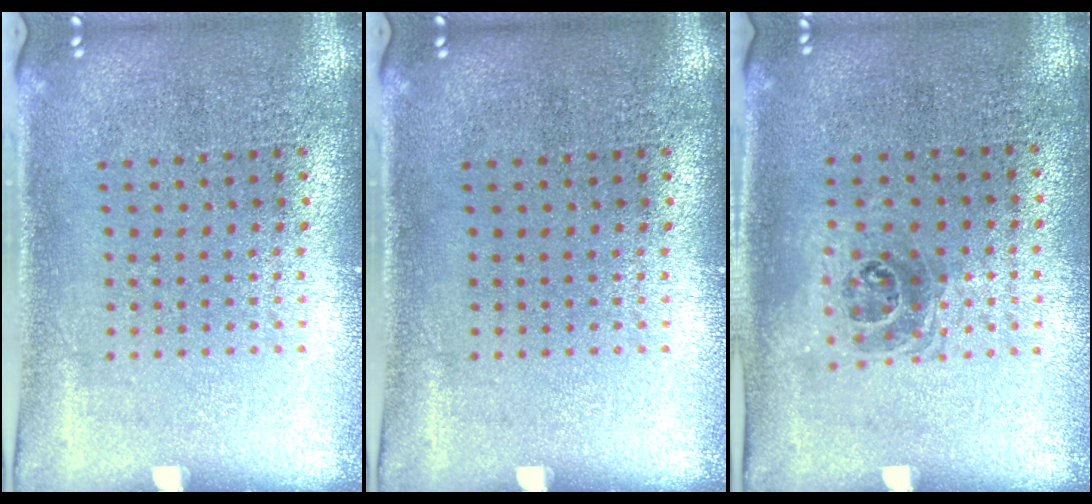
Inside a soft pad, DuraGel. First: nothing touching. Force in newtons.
{"total": 0.0}
{"total": 1.0, "press": 1.0, "slide": 0.4}